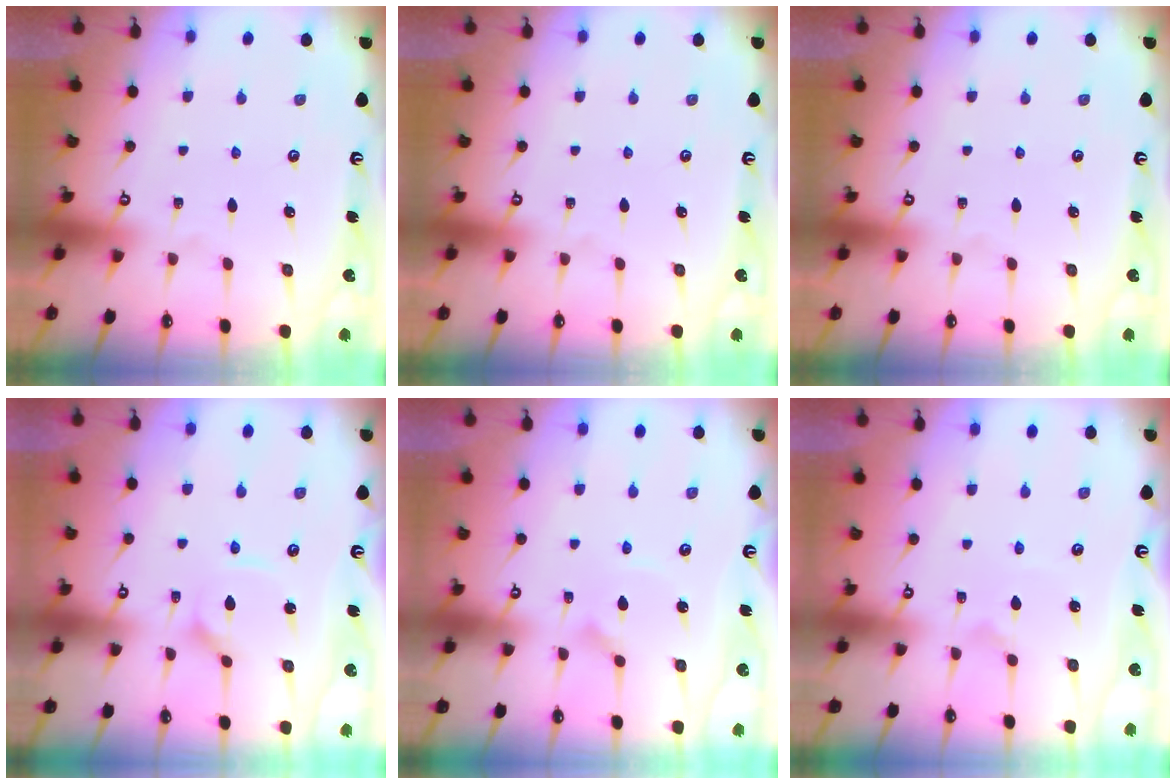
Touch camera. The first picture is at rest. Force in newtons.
{"total": 0.0}
{"total": 0.0}
{"total": 3.1, "press": 3.1, "slide": 0.3}
{"total": 2.9, "press": 2.9, "slide": 0.3}
{"total": 0.6, "press": 0.6, "slide": 0.0}